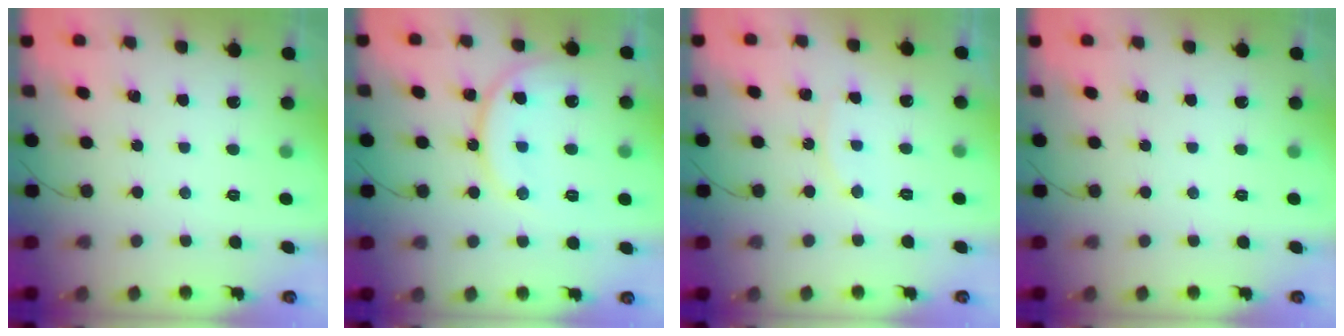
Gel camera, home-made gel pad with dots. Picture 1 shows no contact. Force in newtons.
{"total": 13.3, "press": 13.3, "slide": 1.3}
{"total": 6.8, "press": 6.8, "slide": 0.3}
{"total": 0.0}